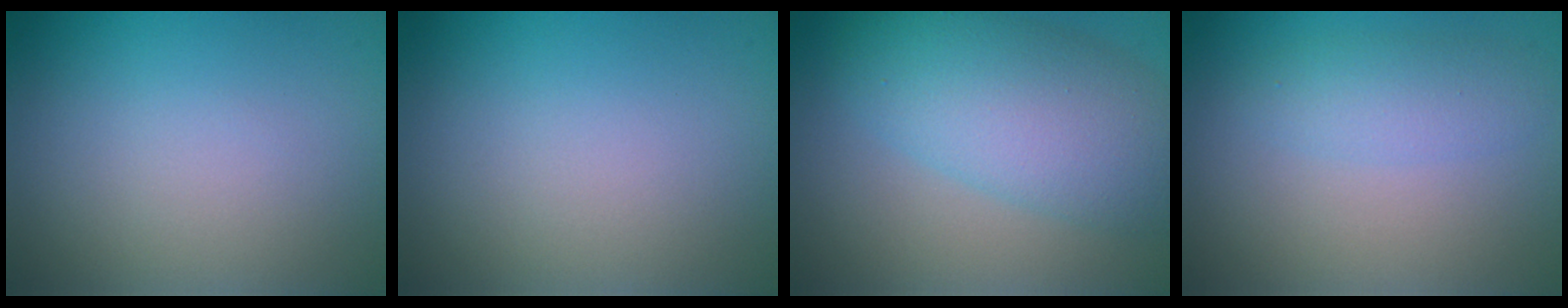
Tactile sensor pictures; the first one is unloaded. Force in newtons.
{"total": 0.0}
{"total": 7.4, "press": 7.4, "slide": 0.5}
{"total": 2.3, "press": 2.3, "slide": 0.1}